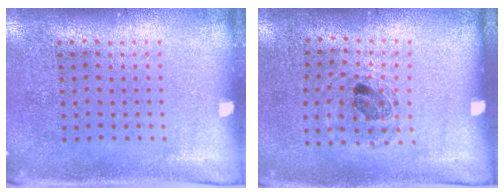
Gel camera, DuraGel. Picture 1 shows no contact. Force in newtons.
{"total": 0.8, "press": 0.8, "slide": 0.2}